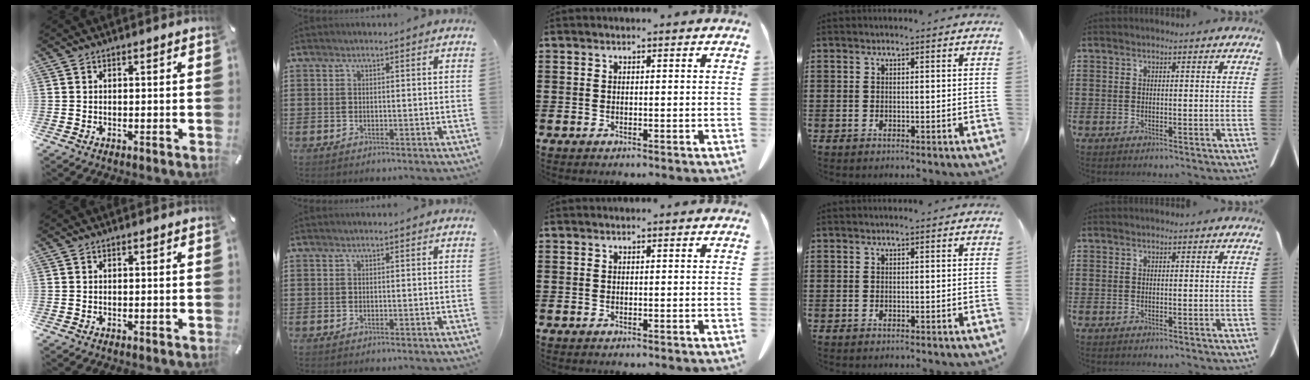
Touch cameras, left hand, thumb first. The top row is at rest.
{}